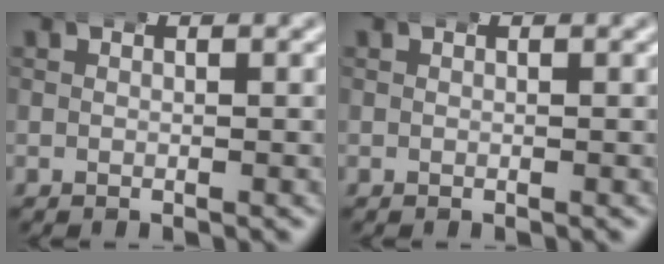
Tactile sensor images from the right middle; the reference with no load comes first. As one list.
[{"total": 0.0}]